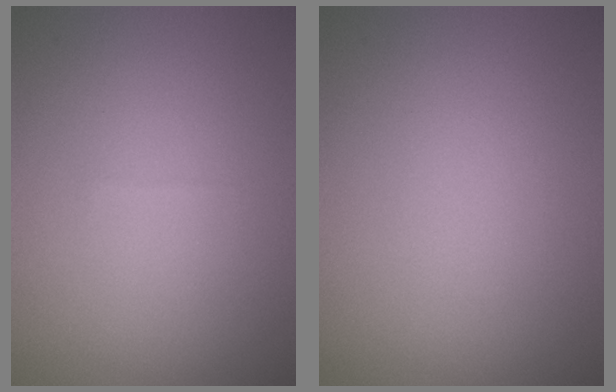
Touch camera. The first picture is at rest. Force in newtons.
{"total": 0.0}